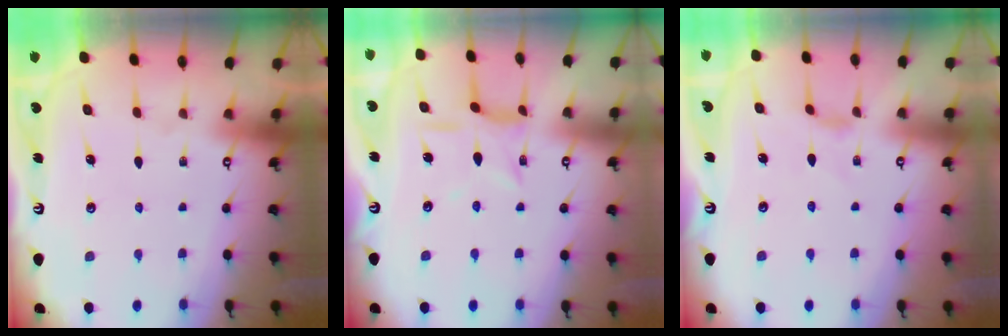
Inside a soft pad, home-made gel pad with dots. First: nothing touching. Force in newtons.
{"total": 6.9, "press": 6.9, "slide": 0.5}
{"total": 1.0, "press": 0.9, "slide": 0.4}